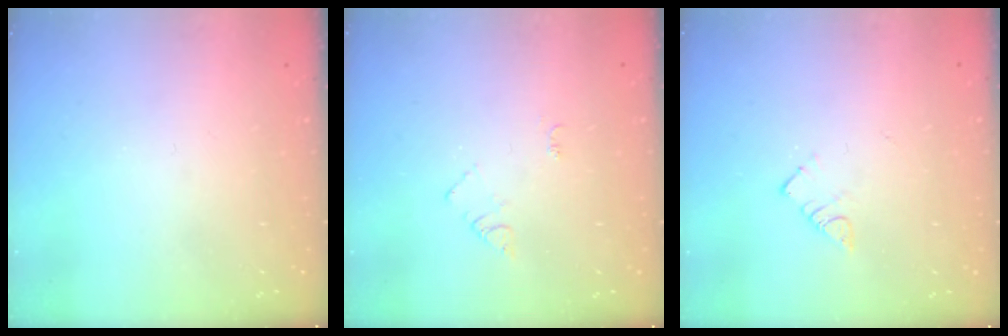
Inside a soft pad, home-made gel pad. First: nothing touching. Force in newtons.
{"total": 4.4, "press": 4.4, "slide": 0.5}
{"total": 3.9, "press": 3.9, "slide": 0.2}